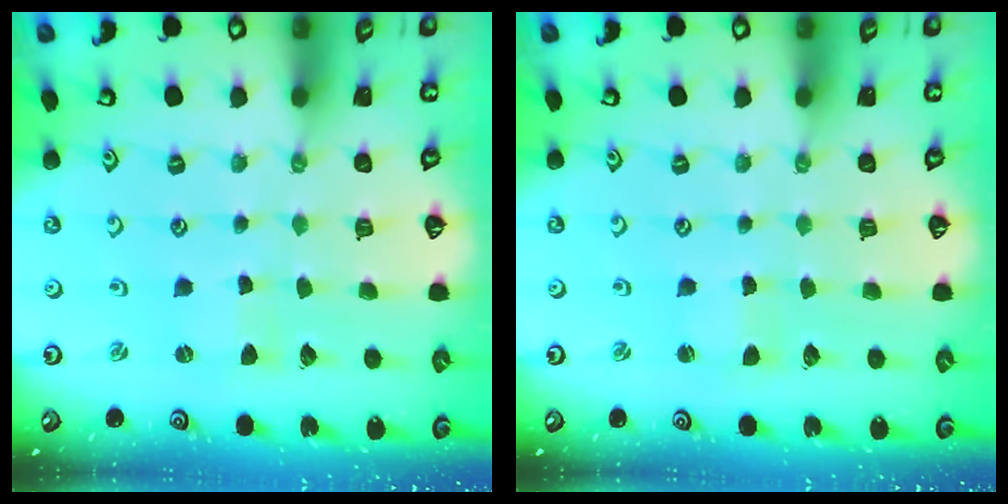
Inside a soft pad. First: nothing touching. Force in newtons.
{"total": 1.5, "press": 1.5, "slide": 0.0}